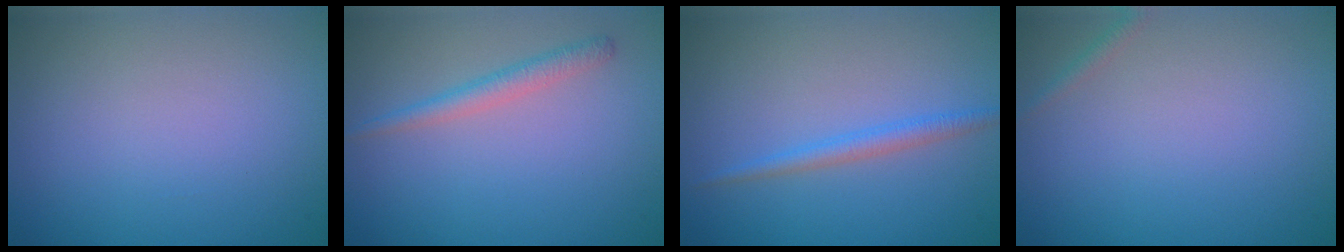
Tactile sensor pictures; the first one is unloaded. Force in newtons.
{"total": 1.8, "press": 1.8, "slide": 0.1}
{"total": 1.7, "press": 1.7, "slide": 0.1}
{"total": 0.7, "press": 0.7, "slide": 0.0}